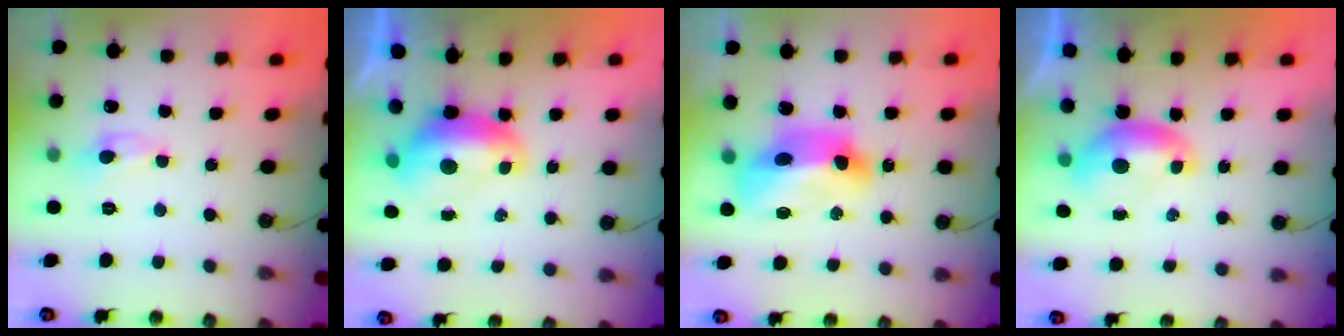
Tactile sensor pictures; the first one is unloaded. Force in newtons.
{"total": 1.7, "press": 1.6, "slide": 0.6}
{"total": 11.4, "press": 11.3, "slide": 1.2}
{"total": 0.0}